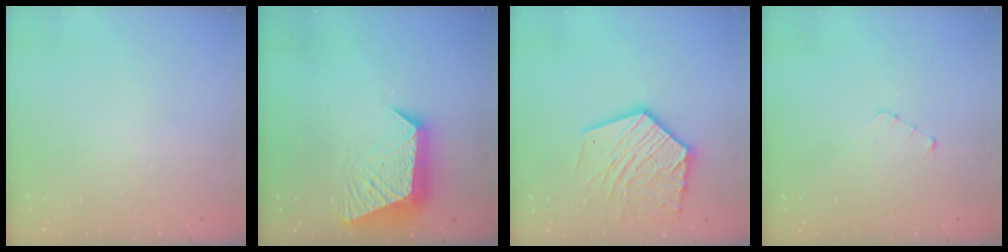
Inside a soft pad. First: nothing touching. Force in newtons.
{"total": 12.3, "press": 12.2, "slide": 1.3}
{"total": 17.9, "press": 17.8, "slide": 1.7}
{"total": 2.5, "press": 2.5, "slide": 0.2}